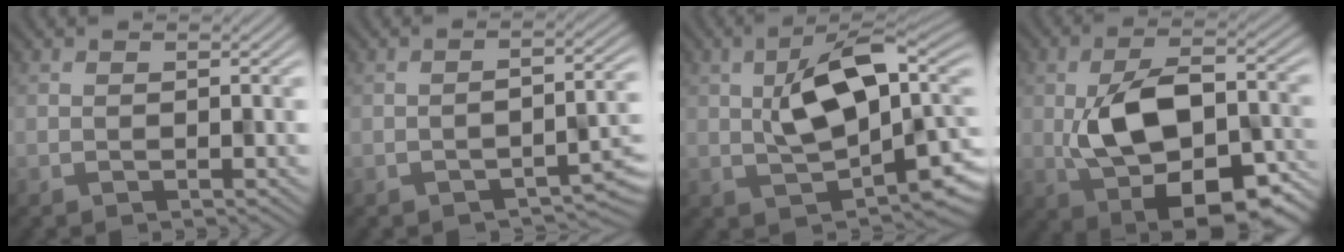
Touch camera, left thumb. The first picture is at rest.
{"total": 3.6, "force": [-2.3, 1.0, 2.6], "torque": [-0.036, 0.007, -0.033]}
{"total": 11.2, "force": [1.6, 5.5, 9.6], "torque": [-0.166, -0.001, 0.032]}
{"total": 14.5, "force": [-3.4, 7.4, 12.0], "torque": [-0.209, -0.016, -0.060]}